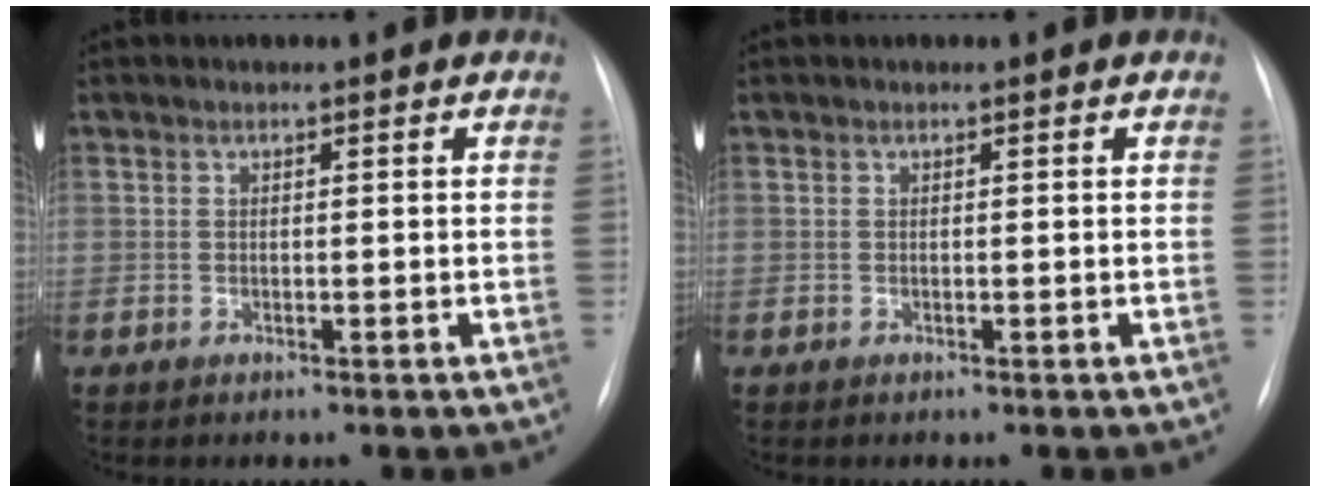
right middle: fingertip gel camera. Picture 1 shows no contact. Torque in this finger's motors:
{"motor_torque": [0.00, 0.00, 0.00, 0.00]}